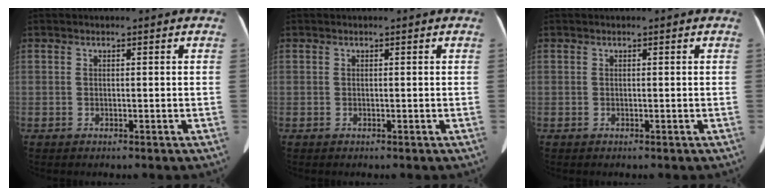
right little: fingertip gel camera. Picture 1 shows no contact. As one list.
[{"total": 0.0}, {"total": 0.0}]